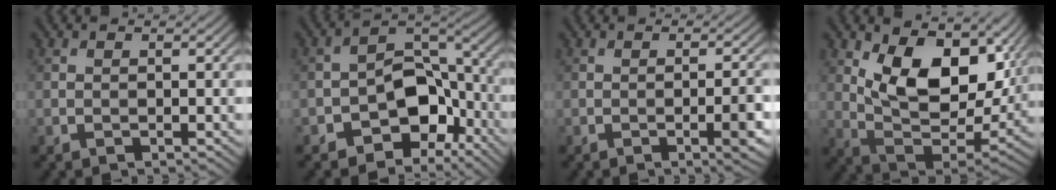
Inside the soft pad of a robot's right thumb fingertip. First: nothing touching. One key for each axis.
{"total": 10.3, "fx": -5.0, "fy": 6.6, "fz": 6.1, "tx": -0.088, "ty": -0.008, "tz": -0.098}
{"total": 3.1, "fx": -1.0, "fy": 0.4, "fz": 2.9, "tx": -0.044, "ty": 0.005, "tz": -0.017}
{"total": 14.4, "fx": 5.2, "fy": 7.9, "fz": 10.8, "tx": -0.188, "ty": -0.017, "tz": 0.096}